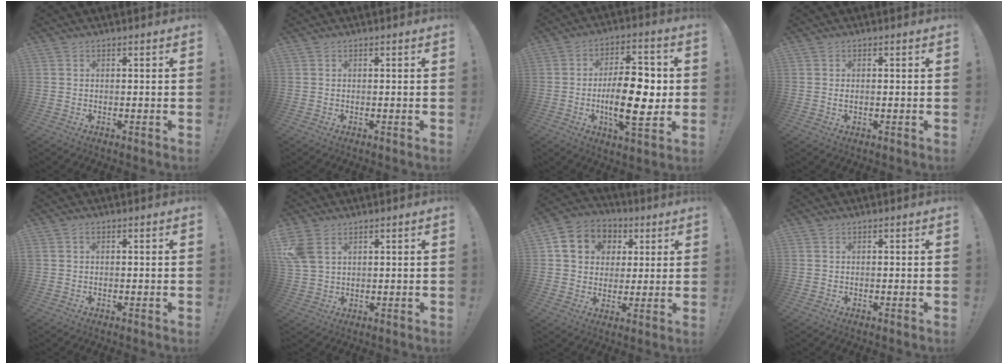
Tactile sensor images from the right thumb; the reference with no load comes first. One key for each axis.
{"total": 0.0}
{"total": 17.8, "fx": -2.1, "fy": 7.5, "fz": 16.0, "tx": -0.260, "ty": 0.002, "tz": -0.039}
{"total": 0.7, "fx": -0.1, "fy": 0.4, "fz": 0.6, "tx": -0.011, "ty": 0.001, "tz": -0.003}
{"total": 0.7, "fx": -0.1, "fy": 0.4, "fz": 0.6, "tx": -0.018, "ty": 0.006, "tz": -0.001}
{"total": 7.1, "fx": 3.4, "fy": 4.4, "fz": 4.4, "tx": -0.090, "ty": -0.009, "tz": 0.069}
{"total": 11.2, "fx": 3.7, "fy": 9.7, "fz": 4.2, "tx": -0.062, "ty": -0.010, "tz": 0.076}
{"total": 0.0}